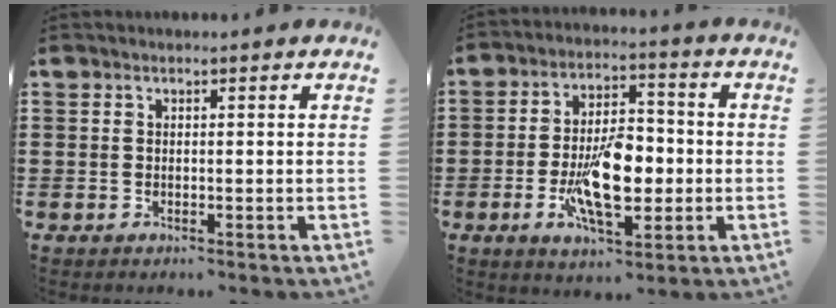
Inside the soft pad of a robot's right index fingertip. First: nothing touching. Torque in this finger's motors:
{"motor_torque": [2.14, 0.00, 1.05, 0.21]}